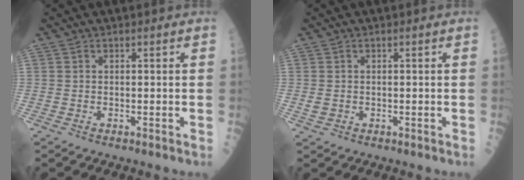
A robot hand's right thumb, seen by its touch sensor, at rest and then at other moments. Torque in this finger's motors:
{"motor_torque": [-0.35, 0.10, -0.12, -0.07, -0.01]}